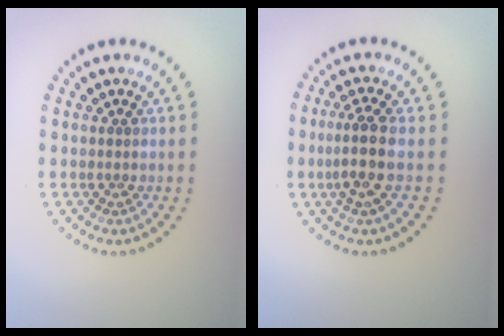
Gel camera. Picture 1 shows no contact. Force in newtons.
{"total": 3.0, "press": 2.4, "slide": 1.8}